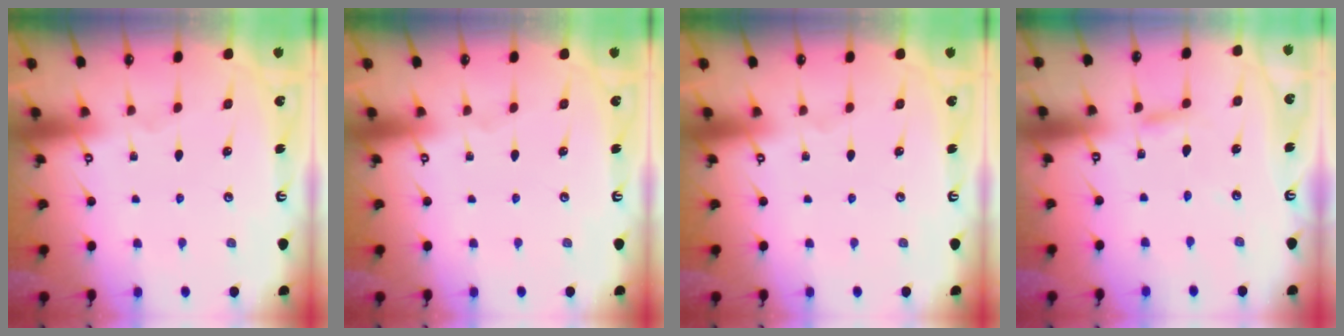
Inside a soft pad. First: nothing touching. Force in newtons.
{"total": 0.0}
{"total": 0.0}
{"total": 2.9, "press": 2.8, "slide": 0.3}